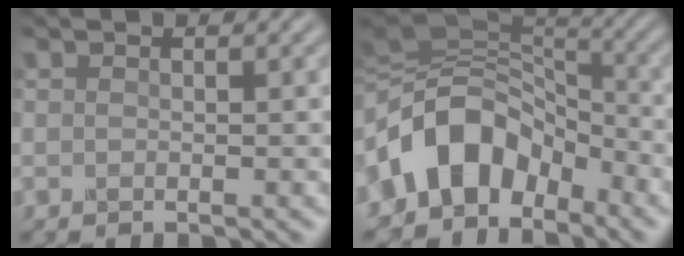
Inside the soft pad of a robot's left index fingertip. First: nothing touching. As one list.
[{"total": 8.8, "force": [-3.2, 6.3, 5.3], "torque": [-0.090, 0.025, -0.075]}]